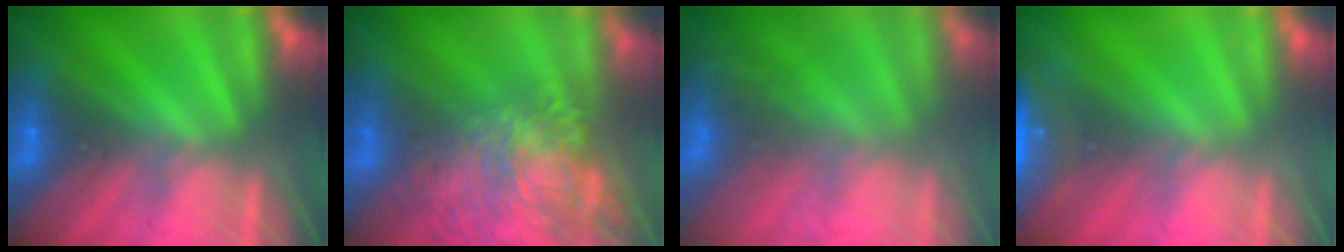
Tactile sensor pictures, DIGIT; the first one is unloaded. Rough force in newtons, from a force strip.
{"total": 7.2}
{"total": 5.6}
{"total": 7.5}